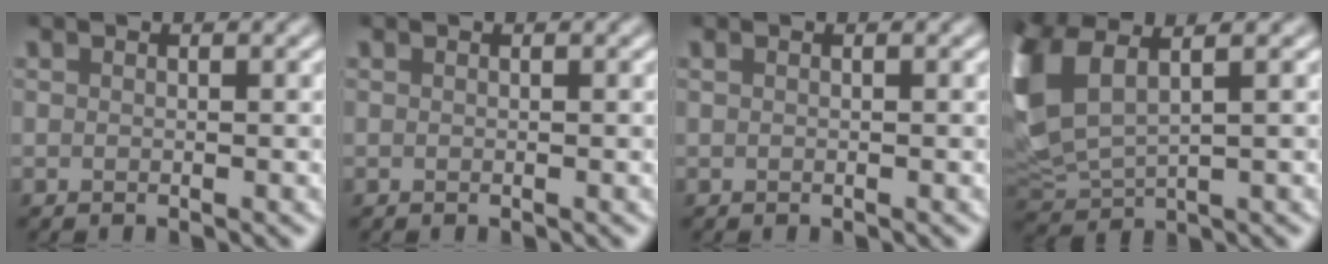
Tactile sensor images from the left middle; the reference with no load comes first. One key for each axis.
{"total": 0.0}
{"total": 0.6, "fx": 0.3, "fy": 0.2, "fz": 0.5, "tx": -0.009, "ty": 0.003, "tz": 0.002}
{"total": 8.1, "fx": 2.7, "fy": 3.8, "fz": 6.7, "tx": -0.188, "ty": 0.012, "tz": 0.055}